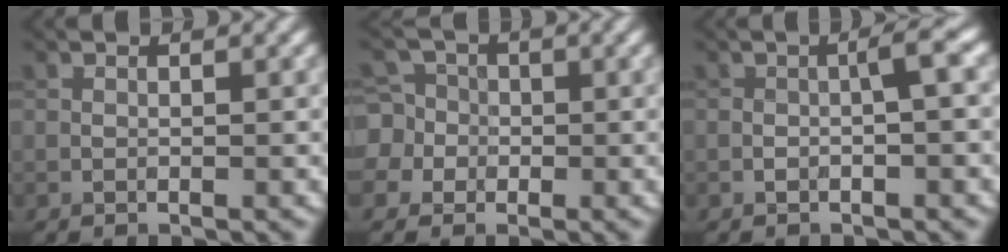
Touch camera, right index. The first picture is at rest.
{"total": 6.0, "force": [-0.5, 5.7, 1.5], "torque": [-0.029, 0.025, -0.041]}
{"total": 1.6, "force": [-0.5, 0.2, 1.5], "torque": [-0.025, 0.009, -0.009]}